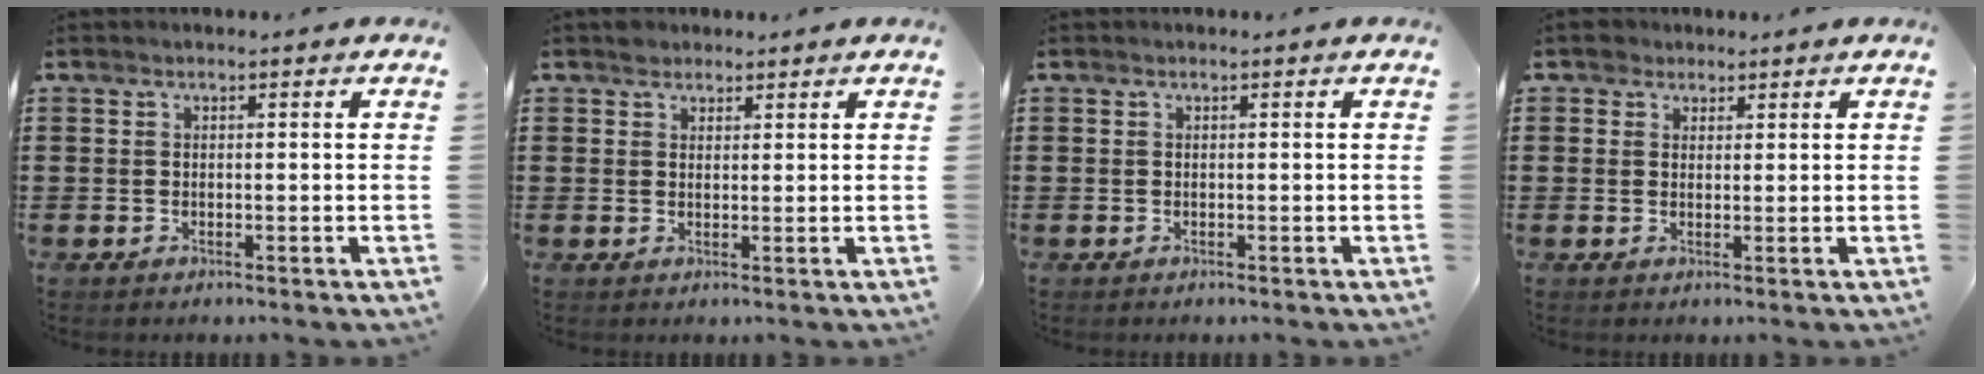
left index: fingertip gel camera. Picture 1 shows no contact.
{"total": 1.9, "force": [1.5, 1.1, 0.1], "torque": [-0.006, 0.005, 0.031]}
{"total": 0.0}
{"total": 2.4, "force": [1.7, 1.6, 0.1], "torque": [-0.003, 0.008, 0.031]}